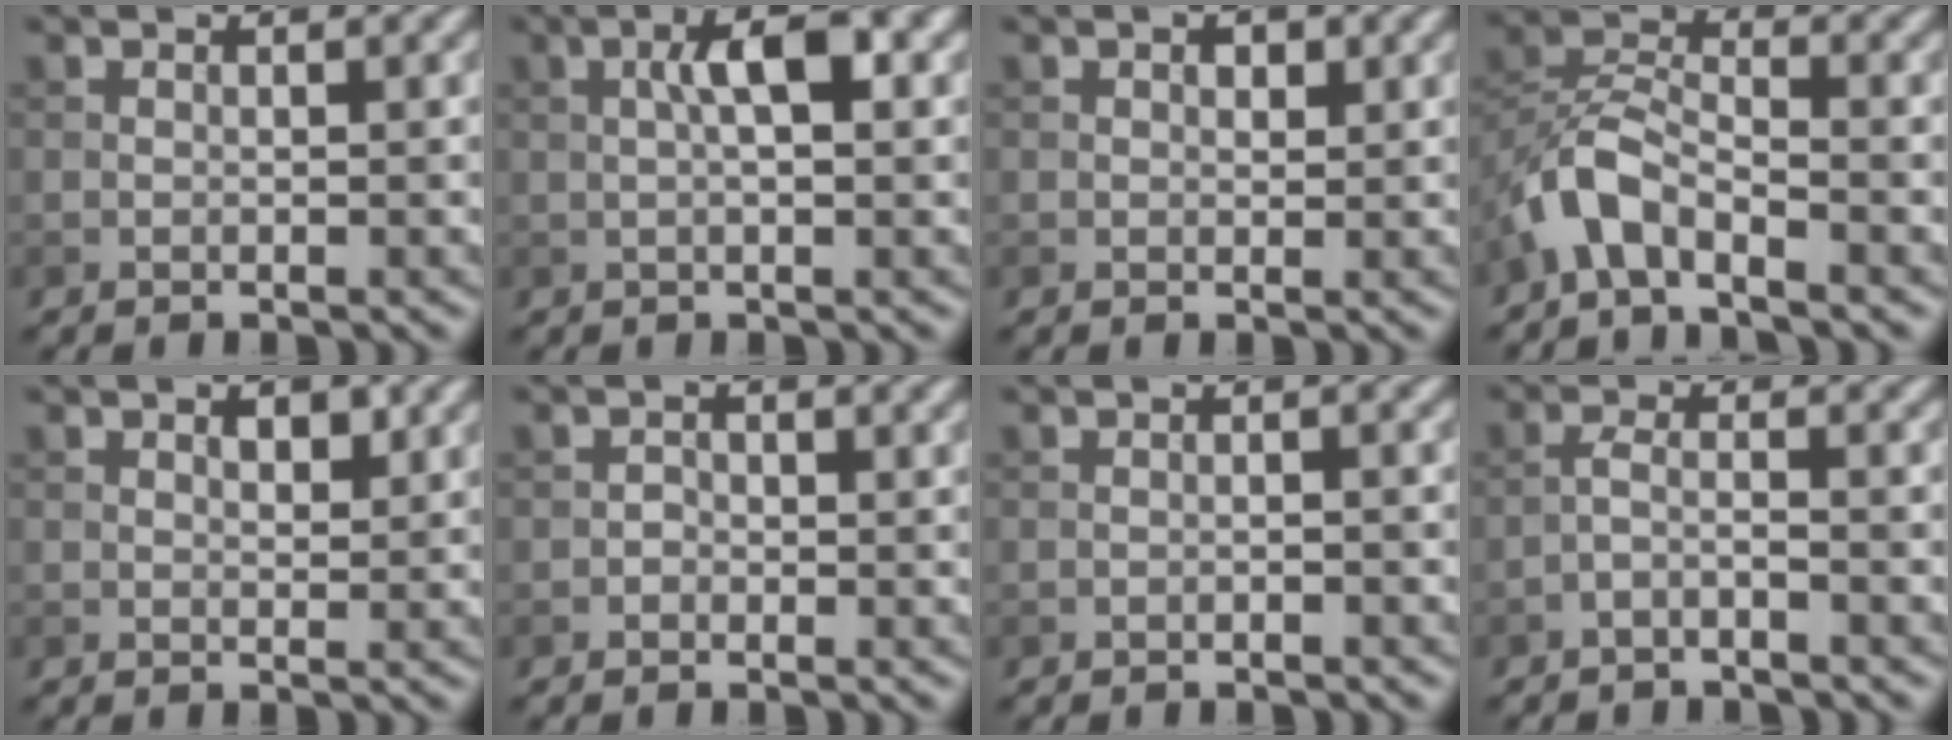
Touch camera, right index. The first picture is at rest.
{"total": 3.9, "force": [0.7, 1.1, 3.7], "torque": [-0.067, 0.008, 0.009]}
{"total": 1.2, "force": [0.5, 0.7, 0.8], "torque": [-0.008, 0.001, 0.007]}
{"total": 4.1, "force": [-2.8, 1.5, 2.6], "torque": [-0.049, 0.011, -0.065]}
{"total": 1.5, "force": [0.7, 0.8, 1.1], "torque": [-0.012, -0.002, 0.012]}
{"total": 0.7, "force": [-0.4, 0.6, 0.2], "torque": [-0.001, 0.000, -0.008]}
{"total": 0.7, "force": [-0.5, 0.1, 0.5], "torque": [-0.009, 0.001, -0.012]}
{"total": 1.7, "force": [-1.1, 0.2, 1.3], "torque": [-0.027, 0.007, -0.027]}